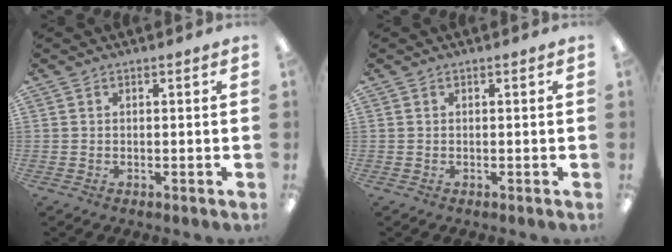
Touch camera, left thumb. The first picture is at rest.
{"total": 0.0}